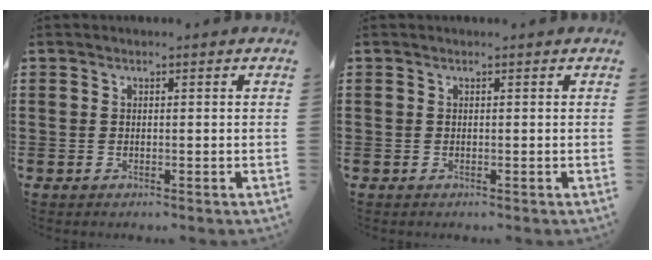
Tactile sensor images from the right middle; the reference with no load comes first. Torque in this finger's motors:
{"motor_torque": [-0.04, -1.31, -0.06, -0.01]}